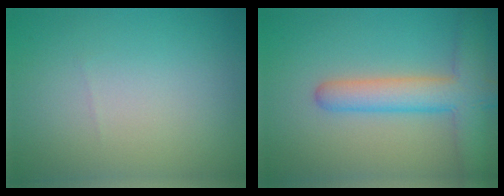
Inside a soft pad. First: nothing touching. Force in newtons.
{"total": 5.8, "press": 5.8, "slide": 0.3}